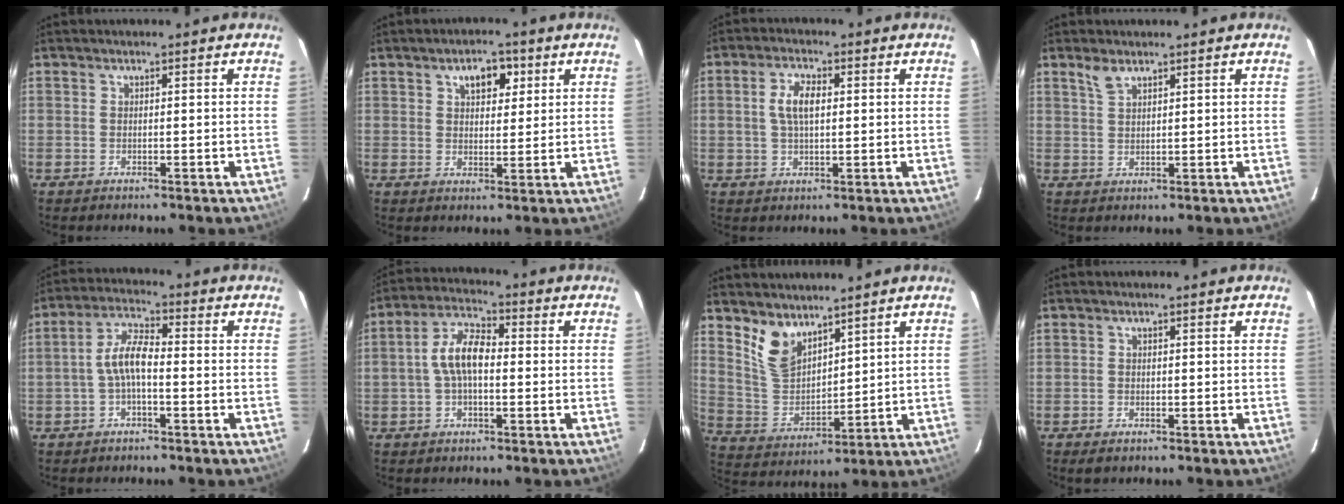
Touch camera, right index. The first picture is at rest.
{"total": 5.3, "force": [2.6, 3.2, 3.4], "torque": [-0.051, 0.013, 0.042]}
{"total": 5.3, "force": [0.8, 2.4, 4.6], "torque": [-0.089, 0.009, 0.017]}
{"total": 2.6, "force": [2.0, 1.0, 1.4], "torque": [-0.028, 0.005, 0.041]}
{"total": 5.8, "force": [-1.4, 1.9, 5.2], "torque": [-0.110, 0.017, -0.029]}
{"total": 7.6, "force": [-0.5, 3.8, 6.6], "torque": [-0.134, 0.020, -0.012]}
{"total": 8.6, "force": [6.3, 4.3, 4.0], "torque": [-0.078, 0.000, 0.137]}
{"total": 1.3, "force": [-0.9, 0.6, 0.6], "torque": [-0.012, -0.004, -0.019]}